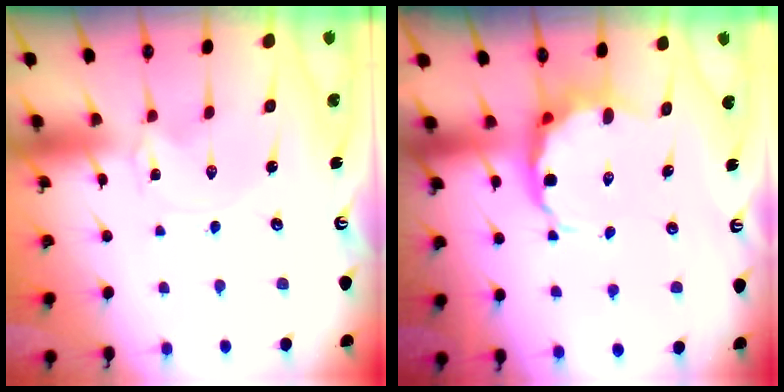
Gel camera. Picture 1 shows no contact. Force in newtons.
{"total": 6.4, "press": 6.2, "slide": 1.6}